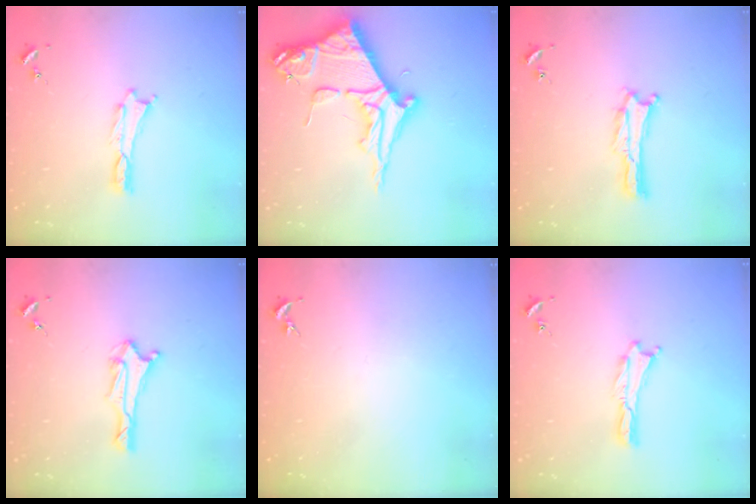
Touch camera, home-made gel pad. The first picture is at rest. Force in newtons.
{"total": 10.2, "press": 10.2, "slide": 1.1}
{"total": 0.0}
{"total": 2.9, "press": 2.8, "slide": 0.7}
{"total": 0.0}
{"total": 0.0}